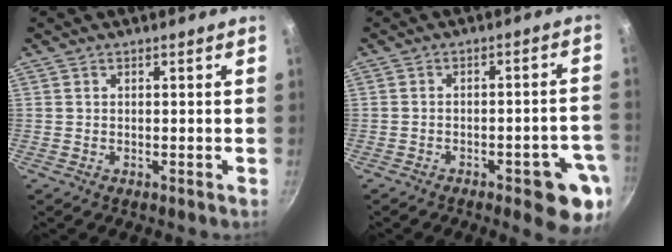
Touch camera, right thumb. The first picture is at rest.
{"total": 10.0, "force": [-4.5, 3.2, 8.4], "torque": [-0.074, 0.027, -0.050]}